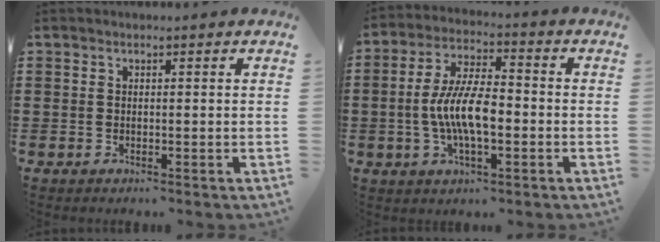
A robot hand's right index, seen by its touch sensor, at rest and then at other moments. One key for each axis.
{"total": 9.2, "fx": -1.5, "fy": 3.4, "fz": 8.4, "tx": -0.184, "ty": -0.003, "tz": -0.034}